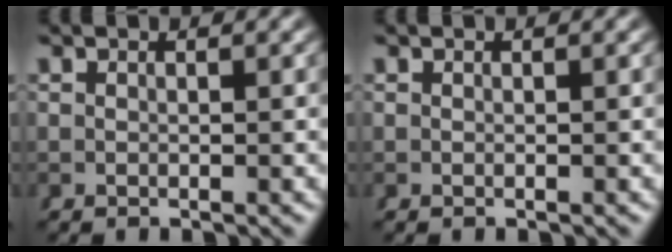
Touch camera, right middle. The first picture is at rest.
{"total": 0.0}